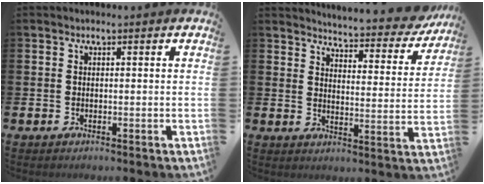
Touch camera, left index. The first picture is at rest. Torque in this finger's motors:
{"motor_torque": [1.01, -1.12, 0.53, 0.05]}